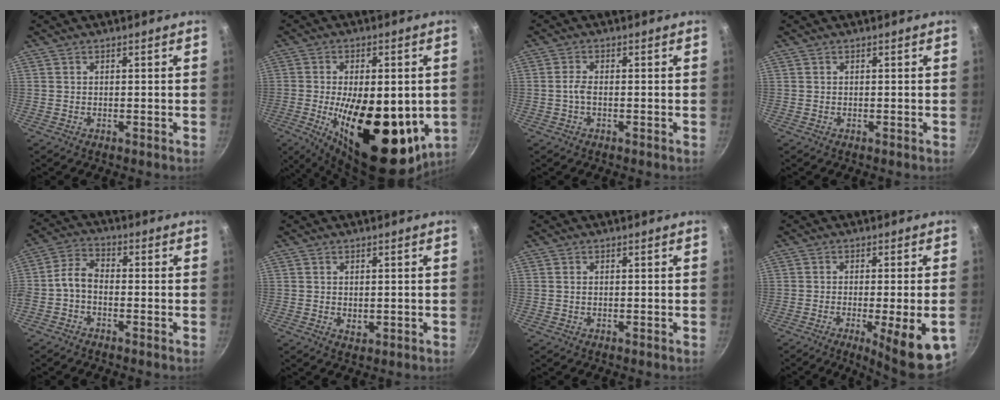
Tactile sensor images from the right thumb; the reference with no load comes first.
{"total": 25.8, "force": [-4.3, 12.4, 22.2], "torque": [-0.310, -0.018, -0.049]}
{"total": 2.1, "force": [-0.4, 0.9, 1.9], "torque": [-0.044, 0.007, -0.013]}
{"total": 0.0}
{"total": 5.0, "force": [-1.8, 3.0, 3.5], "torque": [-0.071, 0.033, -0.046]}
{"total": 1.8, "force": [0.0, 1.3, 1.3], "torque": [-0.020, -0.005, 0.003]}
{"total": 0.6, "force": [0.0, 0.4, 0.4], "torque": [-0.005, 0.002, 0.001]}
{"total": 12.6, "force": [-4.5, 2.4, 11.5], "torque": [-0.148, 0.000, -0.056]}